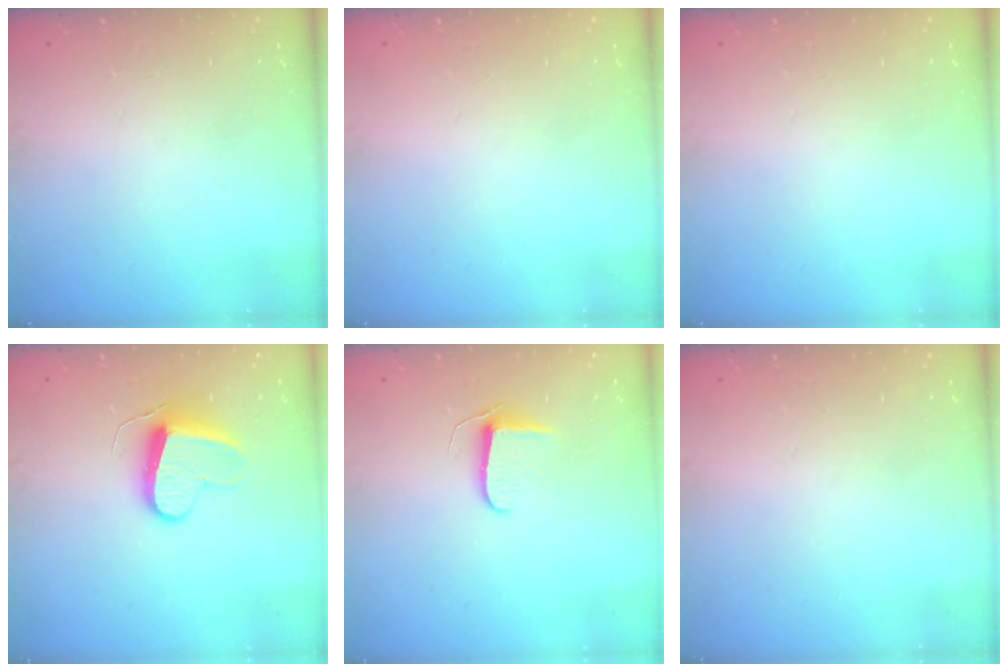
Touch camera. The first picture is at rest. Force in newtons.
{"total": 0.0}
{"total": 0.0}
{"total": 9.9, "press": 9.8, "slide": 0.8}
{"total": 6.3, "press": 6.2, "slide": 0.5}
{"total": 0.0}